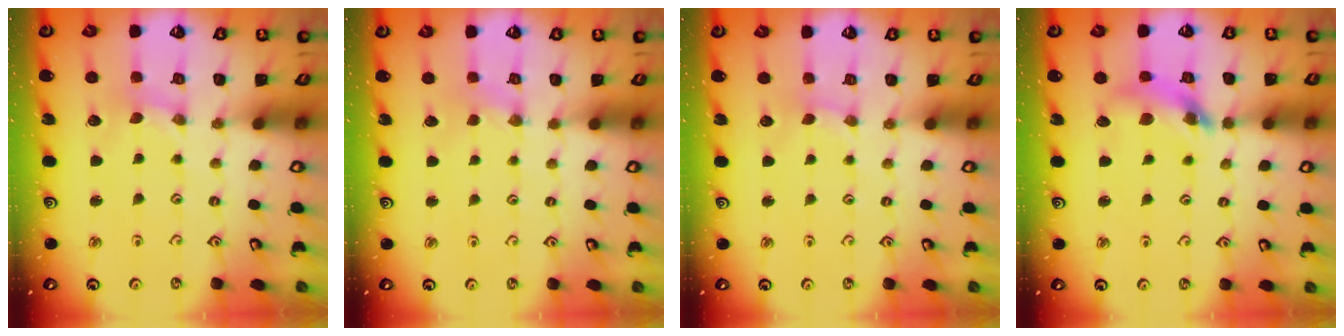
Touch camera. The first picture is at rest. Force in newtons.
{"total": 2.0, "press": 2.0, "slide": 0.4}
{"total": 1.0, "press": 1.0, "slide": 0.2}
{"total": 11.9, "press": 11.8, "slide": 1.5}